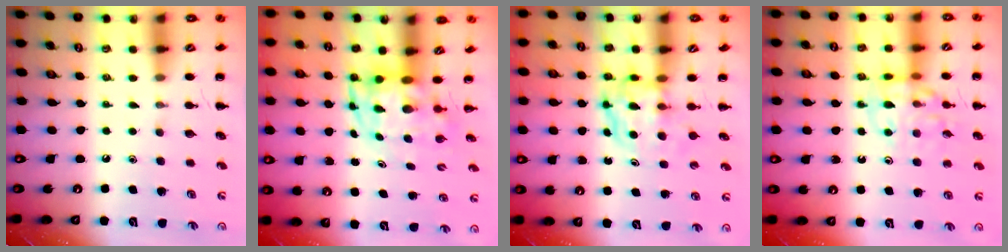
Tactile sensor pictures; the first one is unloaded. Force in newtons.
{"total": 3.6, "press": 3.5, "slide": 1.0}
{"total": 4.0, "press": 3.9, "slide": 0.4}
{"total": 11.6, "press": 11.5, "slide": 1.5}